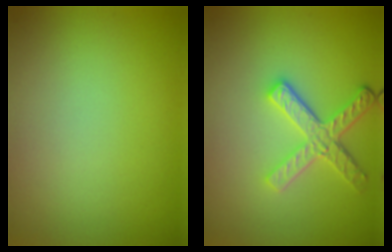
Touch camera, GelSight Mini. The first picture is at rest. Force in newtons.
{"total": 3.9, "press": 3.2, "slide": 2.2}